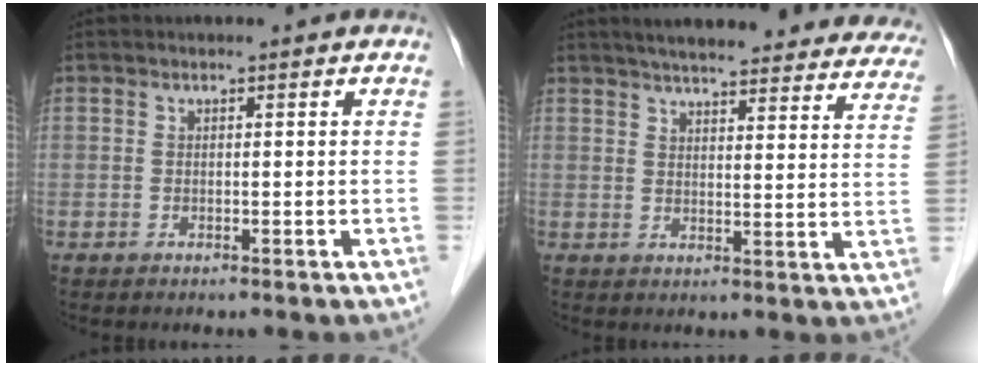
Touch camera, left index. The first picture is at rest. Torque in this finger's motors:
{"motor_torque": [0.96, -0.92, 0.29, 0.10]}